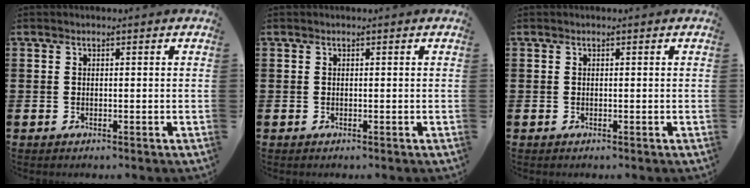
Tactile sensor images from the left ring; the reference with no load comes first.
{"total": 0.0}
{"total": 0.0}